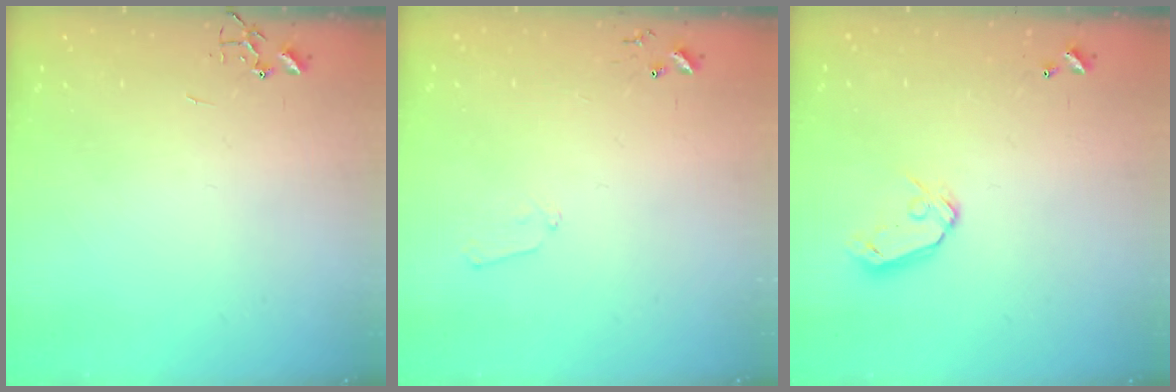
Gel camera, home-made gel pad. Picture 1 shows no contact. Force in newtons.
{"total": 6.0, "press": 6.0, "slide": 0.6}
{"total": 8.0, "press": 8.0, "slide": 1.0}